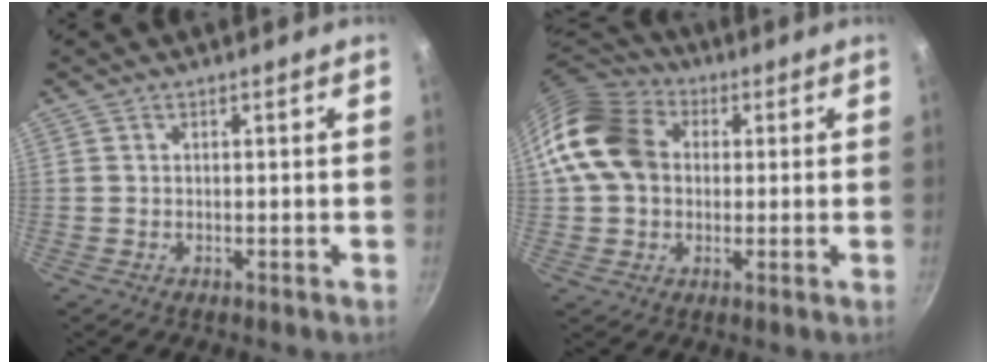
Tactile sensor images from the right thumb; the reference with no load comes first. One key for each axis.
{"total": 15.4, "fx": 2.1, "fy": 12.1, "fz": 9.3, "tx": -0.162, "ty": 0.026, "tz": 0.026}